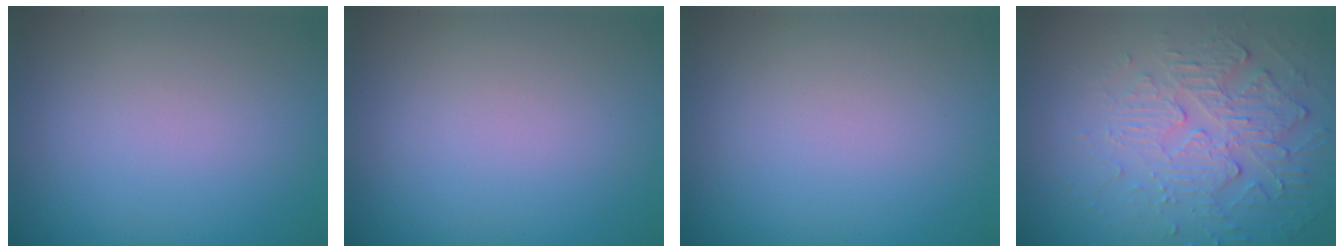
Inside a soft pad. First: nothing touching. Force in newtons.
{"total": 0.0}
{"total": 0.0}
{"total": 4.6, "press": 3.5, "slide": 3.0}